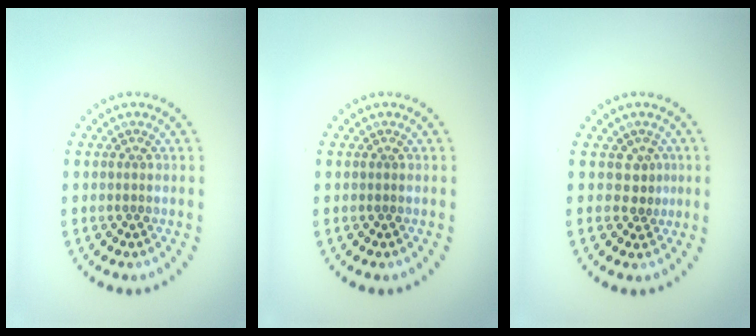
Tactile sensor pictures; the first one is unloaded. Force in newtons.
{"total": 0.0}
{"total": 1.6, "press": 1.0, "slide": 1.2}